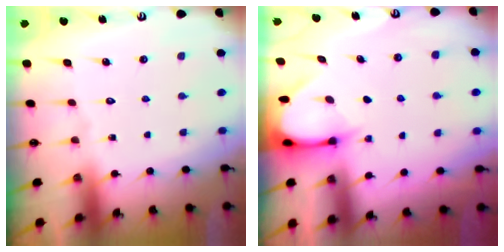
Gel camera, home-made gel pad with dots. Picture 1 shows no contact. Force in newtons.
{"total": 3.6, "press": 3.6, "slide": 0.4}